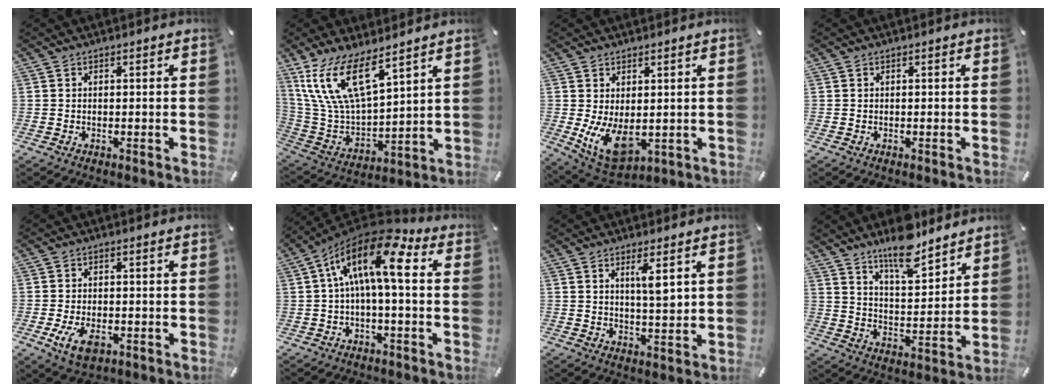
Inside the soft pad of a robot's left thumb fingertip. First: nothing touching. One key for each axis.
{"total": 16.7, "fx": 10.9, "fy": 6.8, "fz": 10.7, "tx": -0.256, "ty": -0.056, "tz": 0.196}
{"total": 9.2, "fx": 0.2, "fy": 5.2, "fz": 7.6, "tx": -0.142, "ty": -0.027, "tz": 0.007}
{"total": 0.0}
{"total": 5.9, "fx": -2.0, "fy": 3.4, "fz": 4.3, "tx": -0.103, "ty": -0.001, "tz": -0.039}
{"total": 15.6, "fx": 2.8, "fy": 5.6, "fz": 14.2, "tx": -0.265, "ty": -0.018, "tz": 0.044}
{"total": 5.6, "fx": 2.7, "fy": 1.0, "fz": 4.8, "tx": -0.078, "ty": -0.016, "tz": 0.038}
{"total": 12.3, "fx": 10.6, "fy": 4.0, "fz": 4.9, "tx": -0.075, "ty": -0.076, "tz": 0.190}